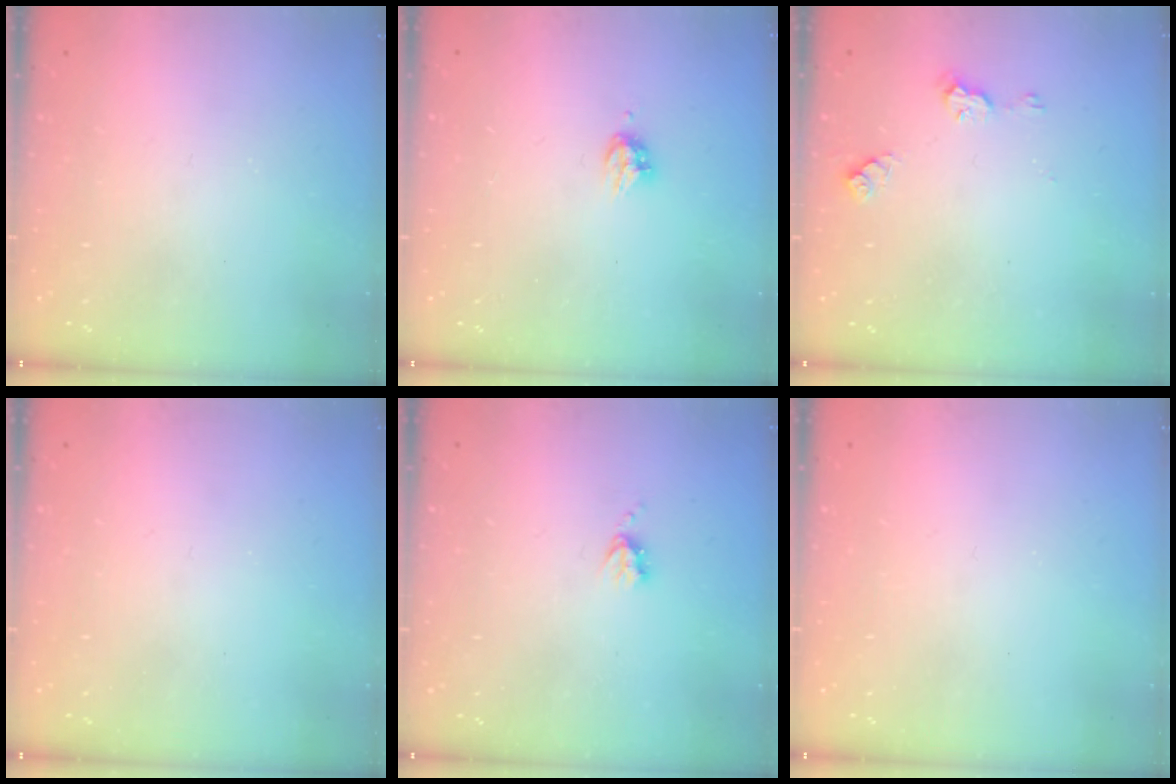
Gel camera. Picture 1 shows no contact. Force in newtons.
{"total": 4.2, "press": 4.1, "slide": 0.5}
{"total": 5.1, "press": 5.0, "slide": 0.6}
{"total": 0.0}
{"total": 3.7, "press": 3.6, "slide": 0.5}
{"total": 0.0}